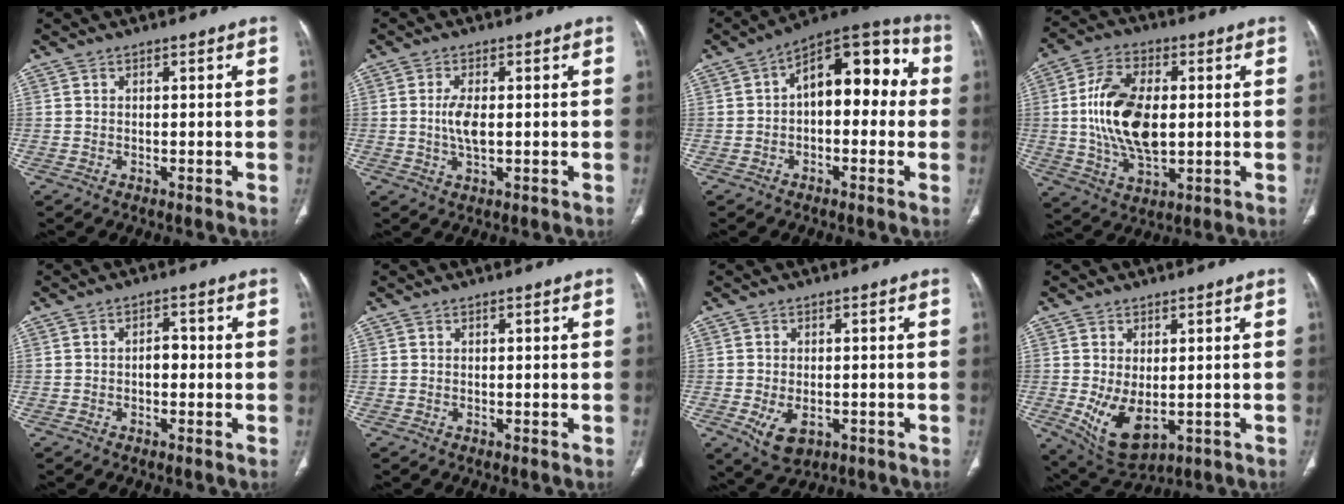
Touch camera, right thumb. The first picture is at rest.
{"total": 4.3, "force": [0.1, 1.7, 3.9], "torque": [-0.084, -0.004, 0.003]}
{"total": 15.2, "force": [1.2, 8.4, 12.6], "torque": [-0.137, 0.050, 0.006]}
{"total": 15.9, "force": [0.7, 8.8, 13.2], "torque": [-0.247, 0.001, 0.017]}
{"total": 2.5, "force": [-0.4, 1.6, 1.9], "torque": [-0.017, 0.010, -0.010]}
{"total": 0.0}
{"total": 6.1, "force": [-2.0, 3.8, 4.3], "torque": [-0.070, 0.000, -0.019]}
{"total": 8.9, "force": [-1.4, 5.0, 7.2], "torque": [-0.124, -0.014, 0.000]}